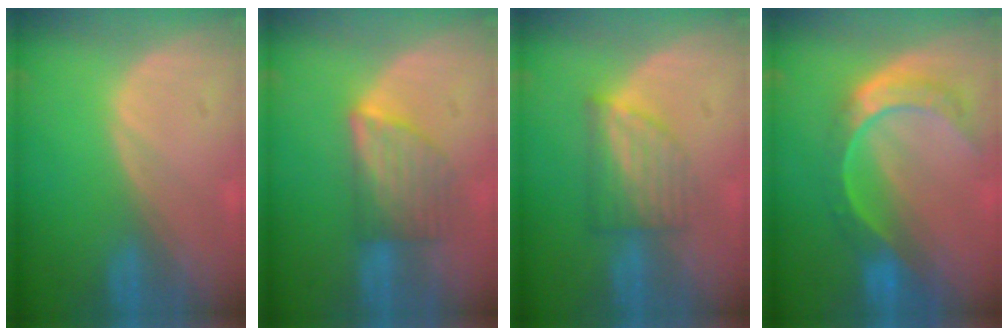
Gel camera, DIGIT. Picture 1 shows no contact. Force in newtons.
{"total": 6.0, "press": 5.9, "slide": 1.1}
{"total": 6.1, "press": 5.4, "slide": 2.8}
{"total": 8.5, "press": 7.2, "slide": 4.6}